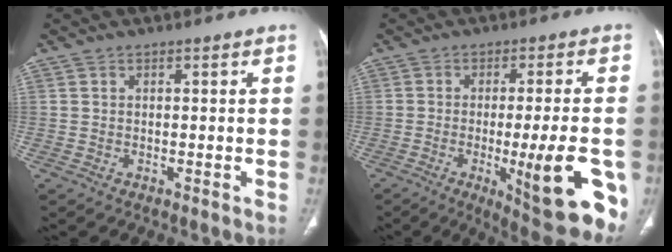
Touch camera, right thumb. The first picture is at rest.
{"total": 17.5, "force": [-4.7, 4.7, 16.2], "torque": [-0.170, -0.008, -0.045]}